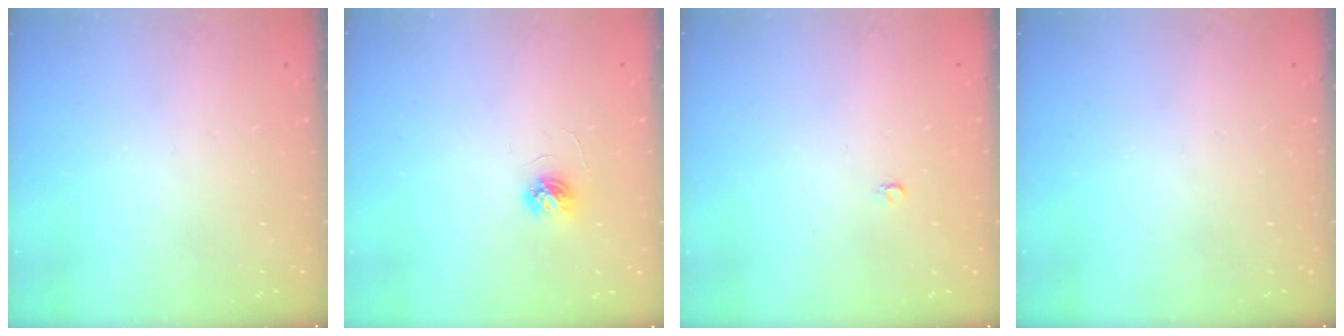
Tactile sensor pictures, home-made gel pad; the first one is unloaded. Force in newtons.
{"total": 3.7, "press": 3.7, "slide": 0.3}
{"total": 2.4, "press": 2.4, "slide": 0.2}
{"total": 0.0}